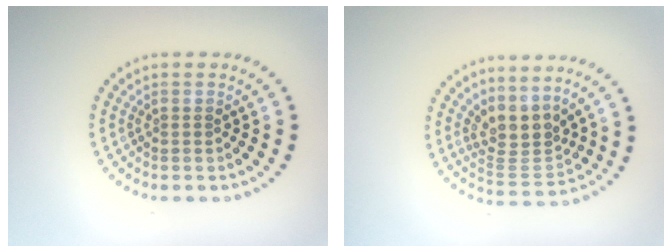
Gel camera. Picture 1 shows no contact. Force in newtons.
{"total": 3.5, "press": 2.5, "slide": 2.3}